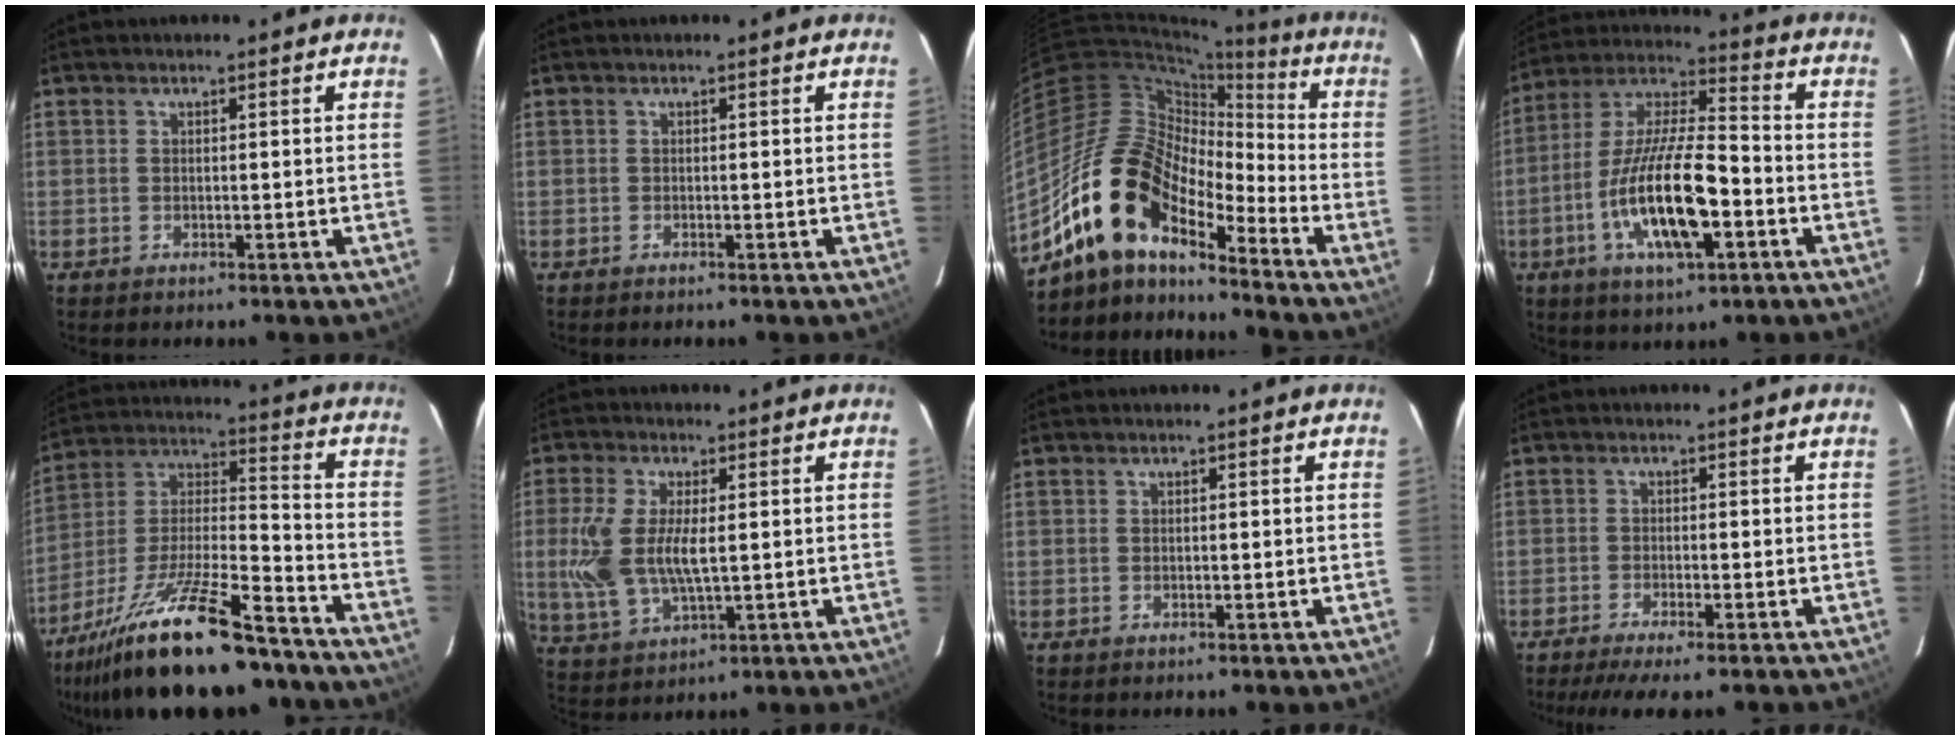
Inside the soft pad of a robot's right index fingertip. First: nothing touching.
{"total": 0.0}
{"total": 16.7, "force": [-12.9, 6.4, 8.5], "torque": [-0.150, 0.002, -0.254]}
{"total": 17.5, "force": [-5.8, 5.5, 15.6], "torque": [-0.312, -0.009, -0.107]}
{"total": 24.7, "force": [-18.2, 6.1, 15.6], "torque": [-0.287, -0.020, -0.289]}
{"total": 11.6, "force": [0.5, 5.3, 10.3], "torque": [-0.224, -0.004, 0.015]}
{"total": 0.0}
{"total": 7.4, "force": [-6.0, 0.6, 4.4], "torque": [-0.096, -0.024, -0.098]}